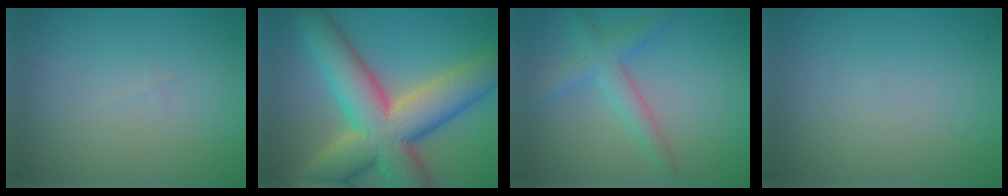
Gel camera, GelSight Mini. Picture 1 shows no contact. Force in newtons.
{"total": 13.2, "press": 13.2, "slide": 0.8}
{"total": 2.1, "press": 2.1, "slide": 0.1}
{"total": 0.0}